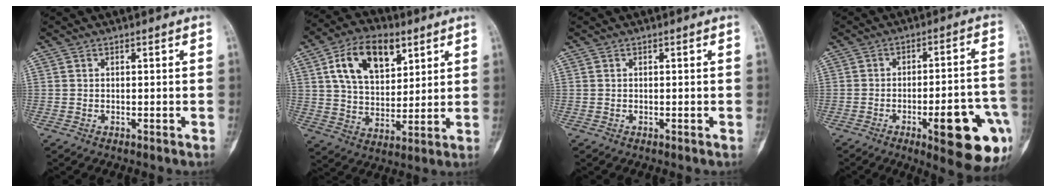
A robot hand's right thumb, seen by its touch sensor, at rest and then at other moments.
{"total": 15.2, "force": [6.7, 9.0, 10.3], "torque": [-0.148, -0.015, 0.121]}
{"total": 0.0}
{"total": 18.5, "force": [-7.2, 4.9, 16.3], "torque": [-0.158, 0.026, -0.082]}